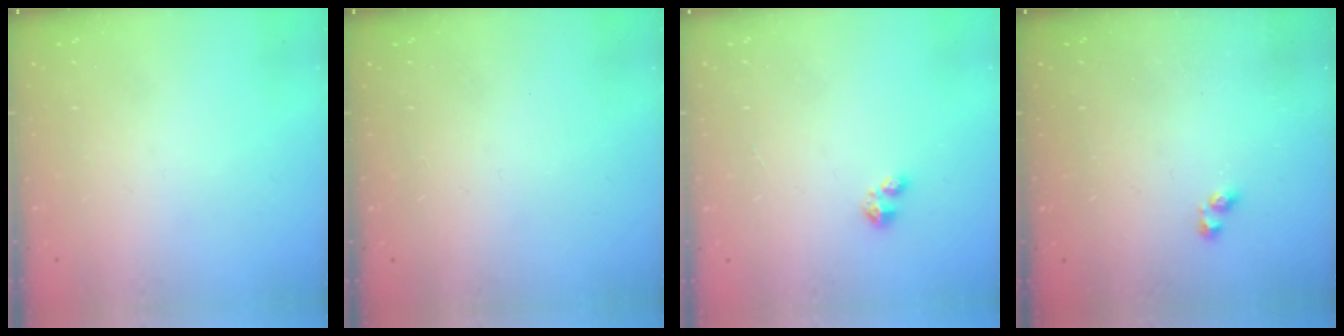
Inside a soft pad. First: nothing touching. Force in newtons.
{"total": 0.0}
{"total": 2.7, "press": 2.7, "slide": 0.4}
{"total": 2.9, "press": 2.9, "slide": 0.6}